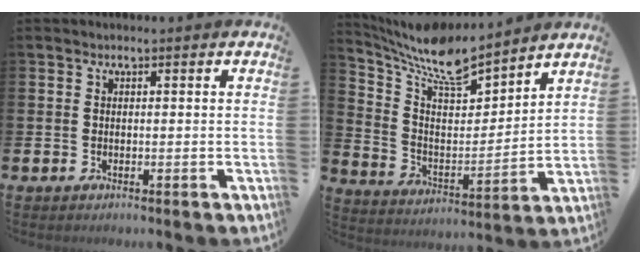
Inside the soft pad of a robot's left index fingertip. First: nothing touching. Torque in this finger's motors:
{"motor_torque": [1.07, -1.07, 0.22, 0.16]}